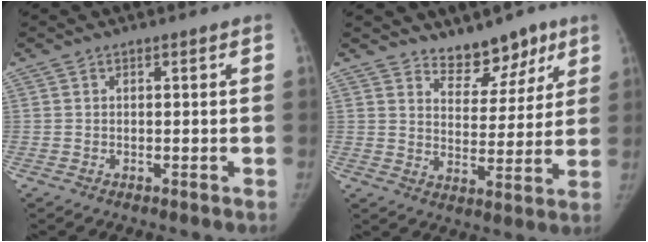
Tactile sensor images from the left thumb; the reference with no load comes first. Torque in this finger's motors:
{"motor_torque": [0.01, 0.04, -0.06, 0.07, 0.00]}